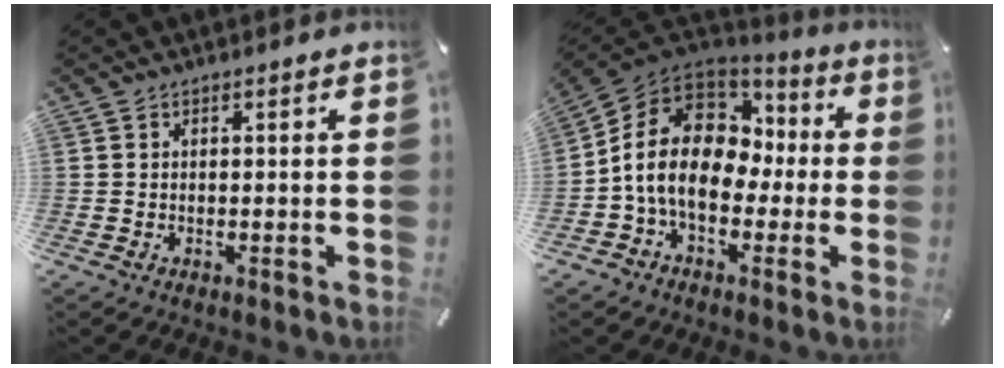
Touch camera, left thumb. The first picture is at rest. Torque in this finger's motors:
{"motor_torque": [1.80, 2.90, 1.05, -0.43, 0.33]}